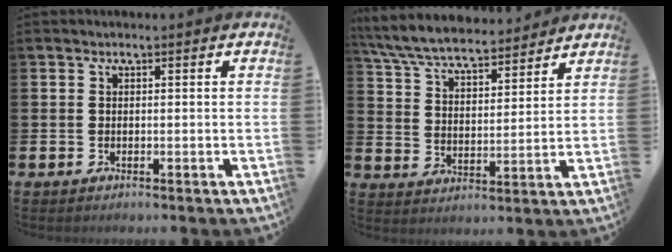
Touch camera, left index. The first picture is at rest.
{"total": 7.6, "force": [7.2, 1.3, 2.1], "torque": [-0.073, -0.041, 0.128]}